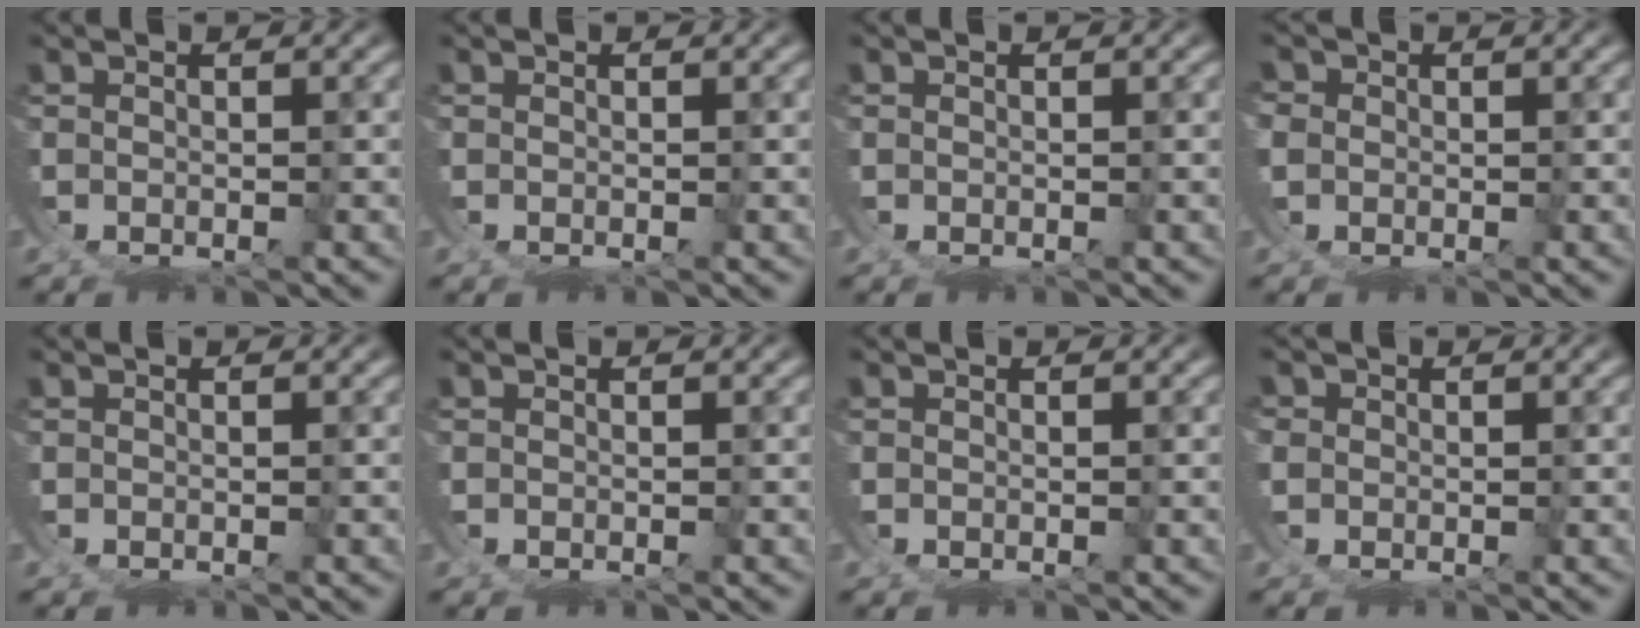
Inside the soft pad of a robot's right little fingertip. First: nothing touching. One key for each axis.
{"total": 0.0}
{"total": 0.0}
{"total": 1.4, "fx": 0.1, "fy": 1.2, "fz": 0.6, "tx": -0.022, "ty": -0.006, "tz": 0.004}
{"total": 0.0}
{"total": 0.0}
{"total": 0.0}
{"total": 0.7, "fx": 0.3, "fy": 0.5, "fz": 0.3, "tx": -0.010, "ty": -0.002, "tz": 0.008}